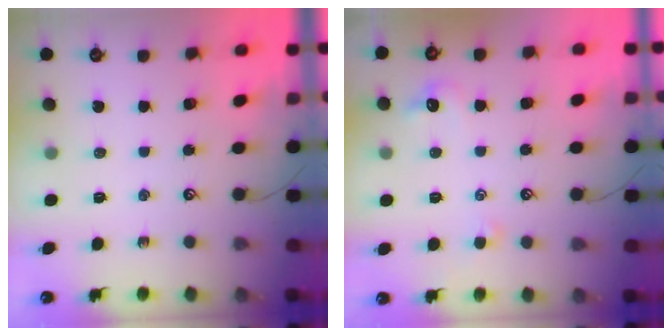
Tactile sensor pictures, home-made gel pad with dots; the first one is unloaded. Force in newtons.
{"total": 2.2, "press": 2.0, "slide": 0.8}